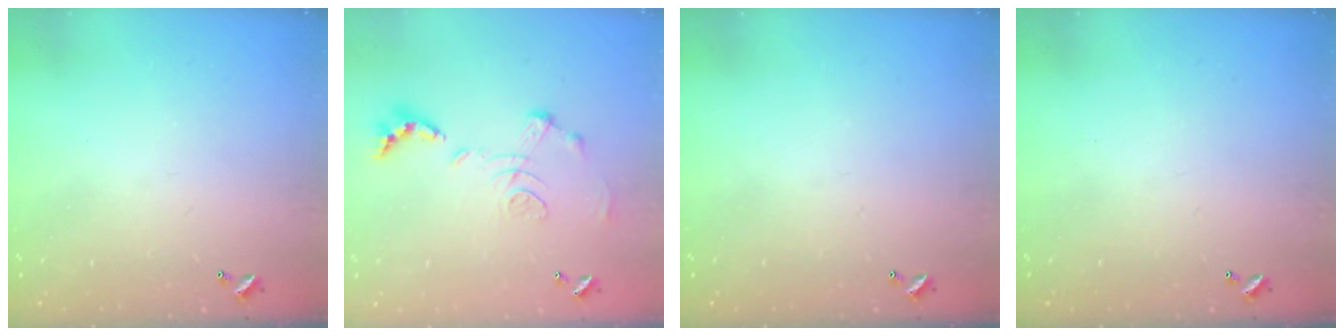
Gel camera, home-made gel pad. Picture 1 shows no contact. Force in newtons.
{"total": 1.2, "press": 0.4, "slide": 1.1}
{"total": 0.0}
{"total": 0.0}